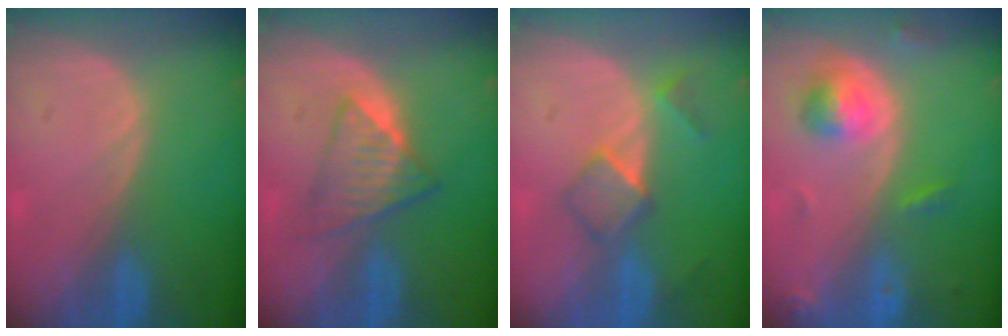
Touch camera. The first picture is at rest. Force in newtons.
{"total": 5.9, "press": 5.4, "slide": 2.3}
{"total": 5.0, "press": 4.4, "slide": 2.4}
{"total": 5.4, "press": 5.0, "slide": 2.0}